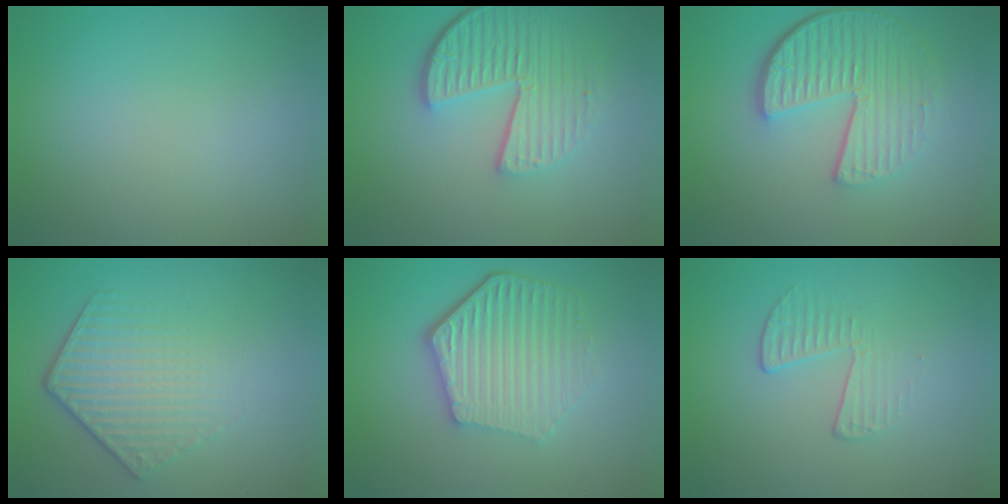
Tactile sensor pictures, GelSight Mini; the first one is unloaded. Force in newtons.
{"total": 5.7, "press": 4.2, "slide": 3.9}
{"total": 6.3, "press": 4.5, "slide": 4.4}
{"total": 4.4, "press": 3.1, "slide": 3.1}
{"total": 6.1, "press": 4.6, "slide": 4.1}
{"total": 1.9, "press": 0.7, "slide": 1.8}